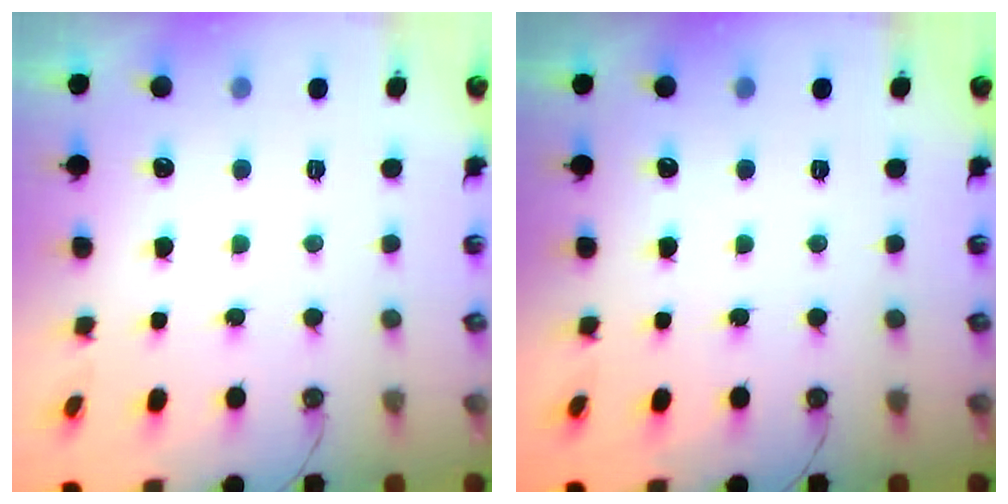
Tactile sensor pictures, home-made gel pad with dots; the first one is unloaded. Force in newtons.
{"total": 0.0}